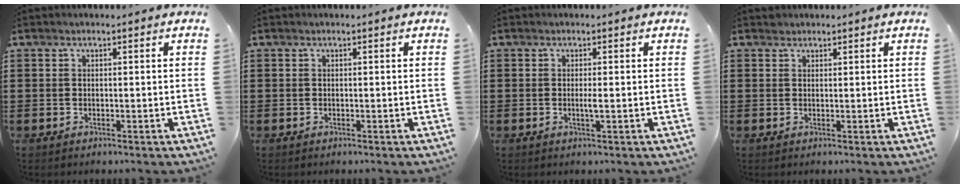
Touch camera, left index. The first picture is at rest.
{"total": 0.0}
{"total": 1.3, "force": [-0.1, 0.0, 1.3], "torque": [-0.025, -0.004, -0.002]}
{"total": 1.0, "force": [0.9, 0.4, 0.0], "torque": [0.000, 0.001, 0.018]}